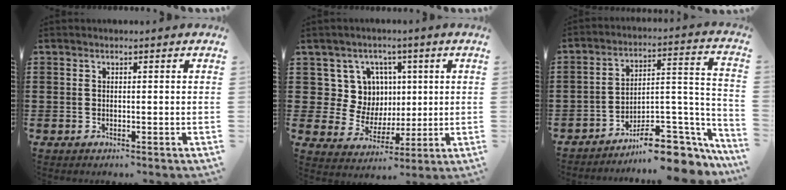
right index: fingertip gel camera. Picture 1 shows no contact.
{"total": 8.9, "force": [2.7, 8.1, 2.2], "torque": [-0.071, -0.002, 0.057]}
{"total": 10.7, "force": [-8.4, 3.7, 5.3], "torque": [-0.051, 0.034, -0.154]}